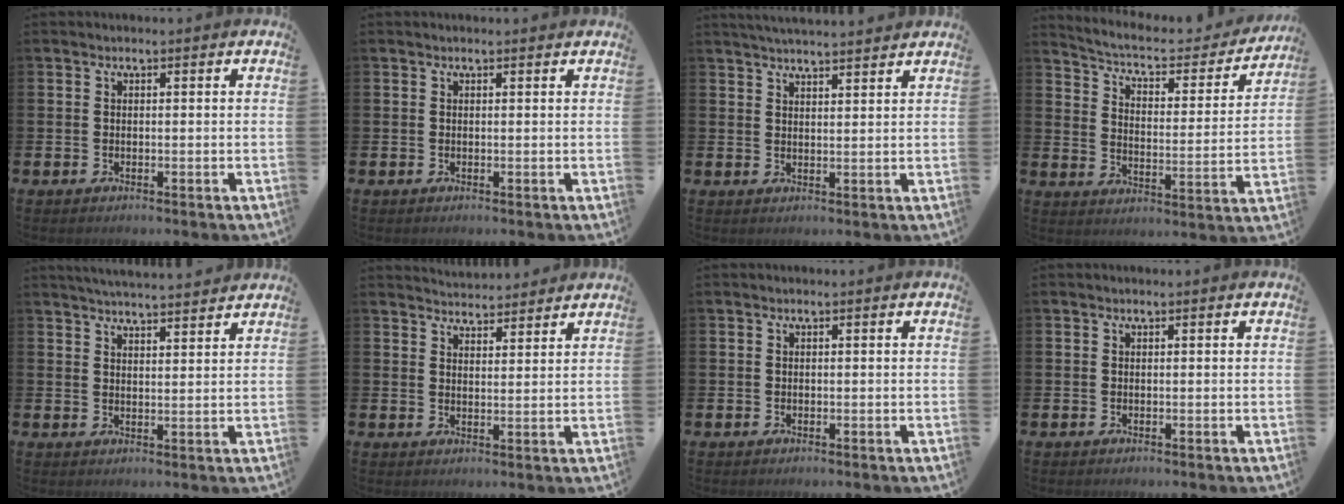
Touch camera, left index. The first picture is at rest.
{"total": 0.0}
{"total": 3.4, "force": [3.4, -0.2, 0.3], "torque": [-0.013, -0.014, 0.062]}
{"total": 5.9, "force": [5.2, 1.8, 2.0], "torque": [-0.063, -0.040, 0.081]}
{"total": 4.2, "force": [4.1, -0.3, 0.2], "torque": [-0.013, -0.024, 0.074]}
{"total": 4.1, "force": [4.1, 0.5, -0.3], "torque": [-0.005, -0.022, 0.076]}
{"total": 0.0}
{"total": 0.0}